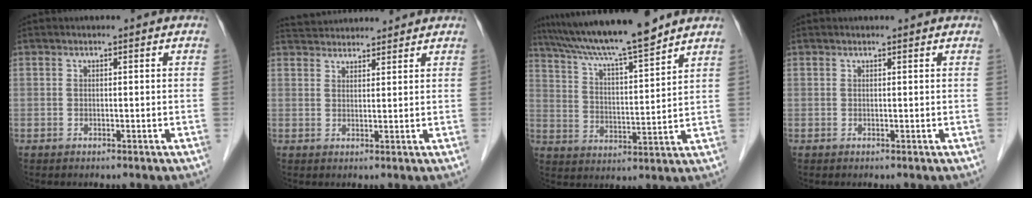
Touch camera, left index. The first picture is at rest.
{"total": 7.6, "force": [7.4, 1.0, 1.5], "torque": [-0.030, 0.036, 0.114]}
{"total": 14.3, "force": [12.4, -0.5, 7.0], "torque": [-0.126, 0.011, 0.208]}
{"total": 1.0, "force": [1.0, 0.0, 0.1], "torque": [-0.009, 0.007, 0.013]}